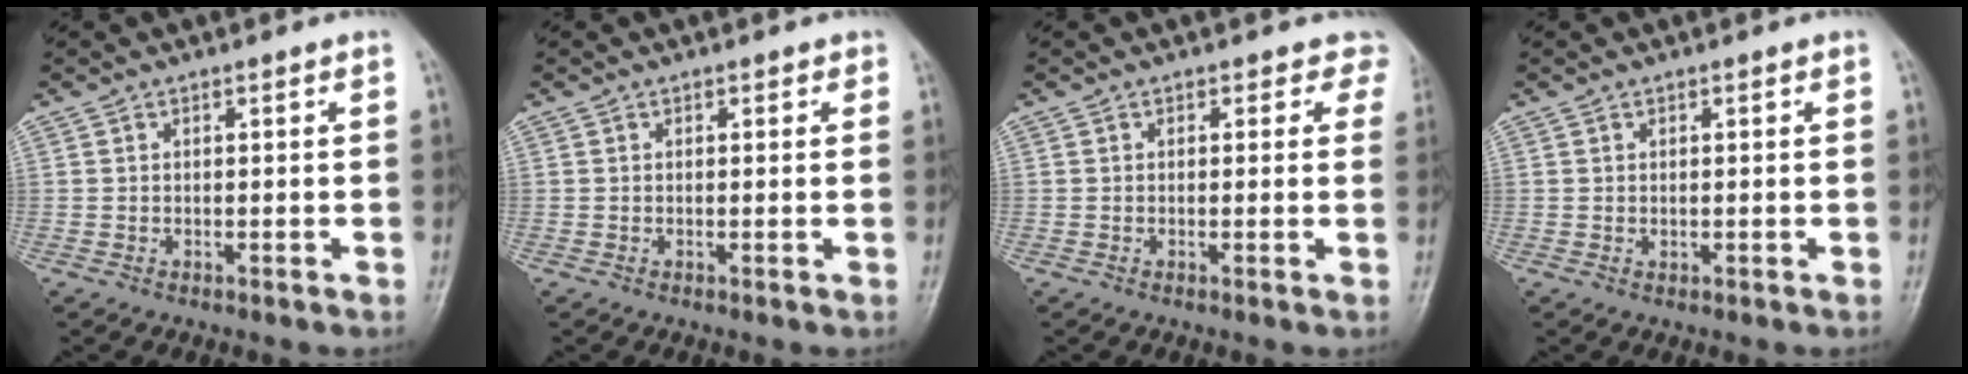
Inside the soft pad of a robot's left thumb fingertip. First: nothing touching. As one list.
[{"total": 1.0, "force": [0.5, 0.7, 0.5], "torque": [0.007, 0.000, 0.001]}, {"total": 3.1, "force": [2.2, 2.1, 0.6], "torque": [0.029, -0.008, 0.002]}, {"total": 0.6, "force": [0.2, 0.5, 0.4], "torque": [-0.003, -0.001, 0.003]}]